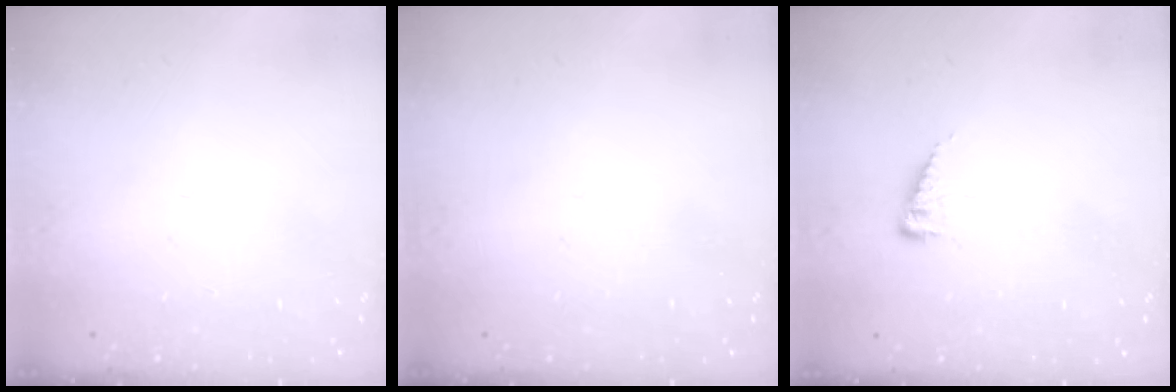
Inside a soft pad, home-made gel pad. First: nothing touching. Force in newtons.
{"total": 0.0}
{"total": 4.0, "press": 4.0, "slide": 0.5}